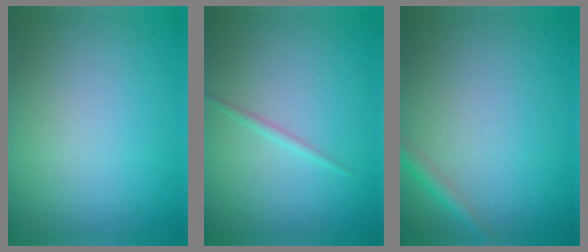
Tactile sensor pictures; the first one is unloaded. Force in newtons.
{"total": 0.8, "press": 0.8, "slide": 0.1}
{"total": 1.3, "press": 1.3, "slide": 0.0}